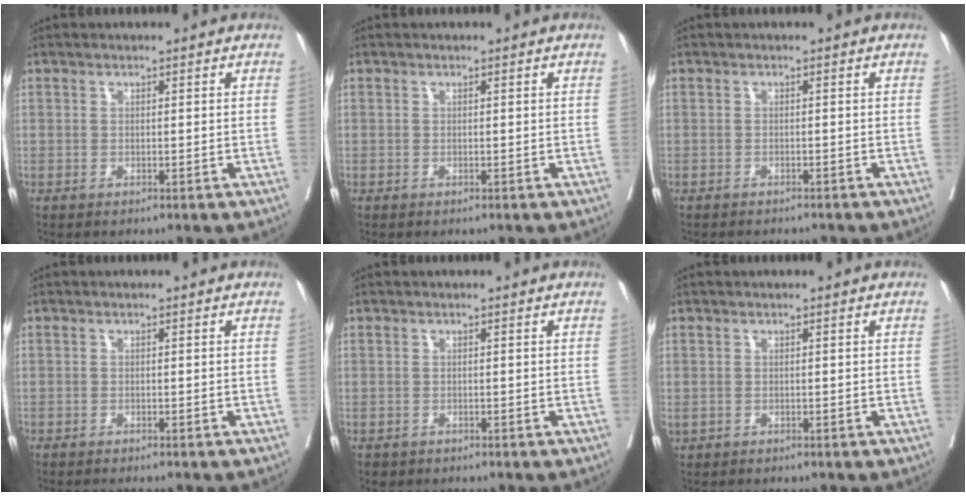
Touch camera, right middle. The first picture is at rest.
{"total": 0.0}
{"total": 4.7, "force": [-4.3, 1.2, 1.5], "torque": [-0.016, -0.003, -0.053]}
{"total": 1.6, "force": [-1.5, 0.0, 0.6], "torque": [-0.008, -0.004, -0.022]}
{"total": 0.9, "force": [-0.6, 0.7, 0.1], "torque": [-0.009, 0.001, -0.004]}
{"total": 0.8, "force": [-0.2, 0.7, 0.4], "torque": [-0.009, 0.002, 0.003]}